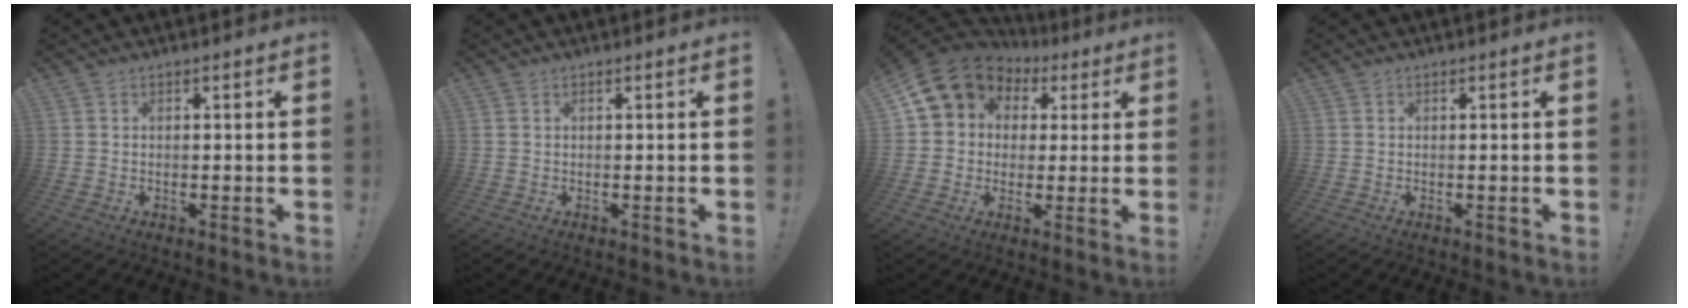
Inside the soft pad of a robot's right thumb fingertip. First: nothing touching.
{"total": 0.0}
{"total": 10.9, "force": [4.0, 9.2, 4.3], "torque": [-0.067, -0.018, 0.083]}
{"total": 0.0}